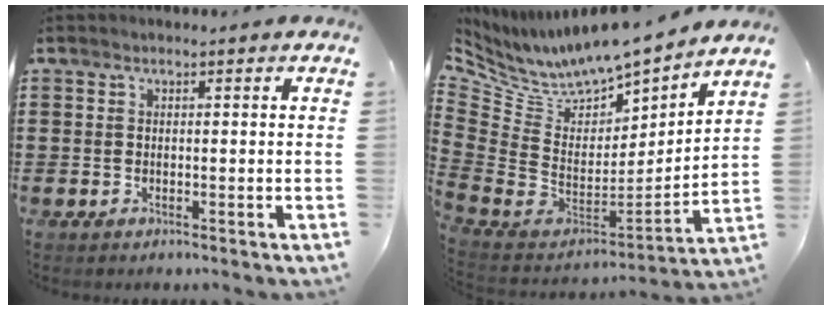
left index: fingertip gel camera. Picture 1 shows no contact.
{"total": 7.3, "force": [6.7, 2.6, 1.6], "torque": [-0.073, -0.070, 0.116]}